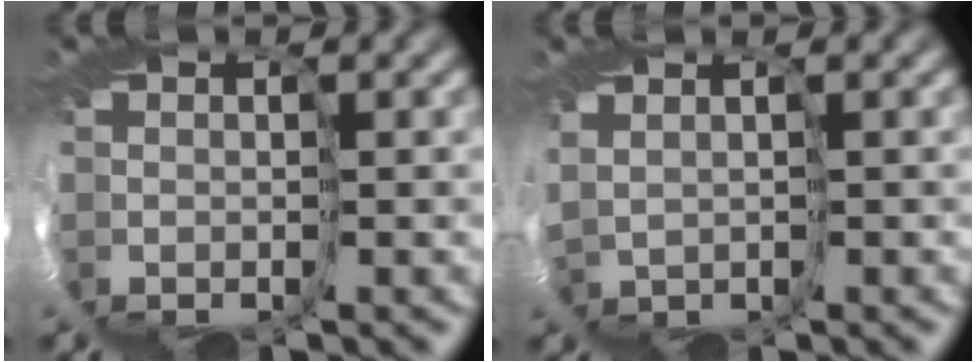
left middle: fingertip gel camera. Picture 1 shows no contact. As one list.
[{"total": 2.3, "force": [1.7, 1.2, 0.8], "torque": [-0.044, 0.007, 0.039]}]